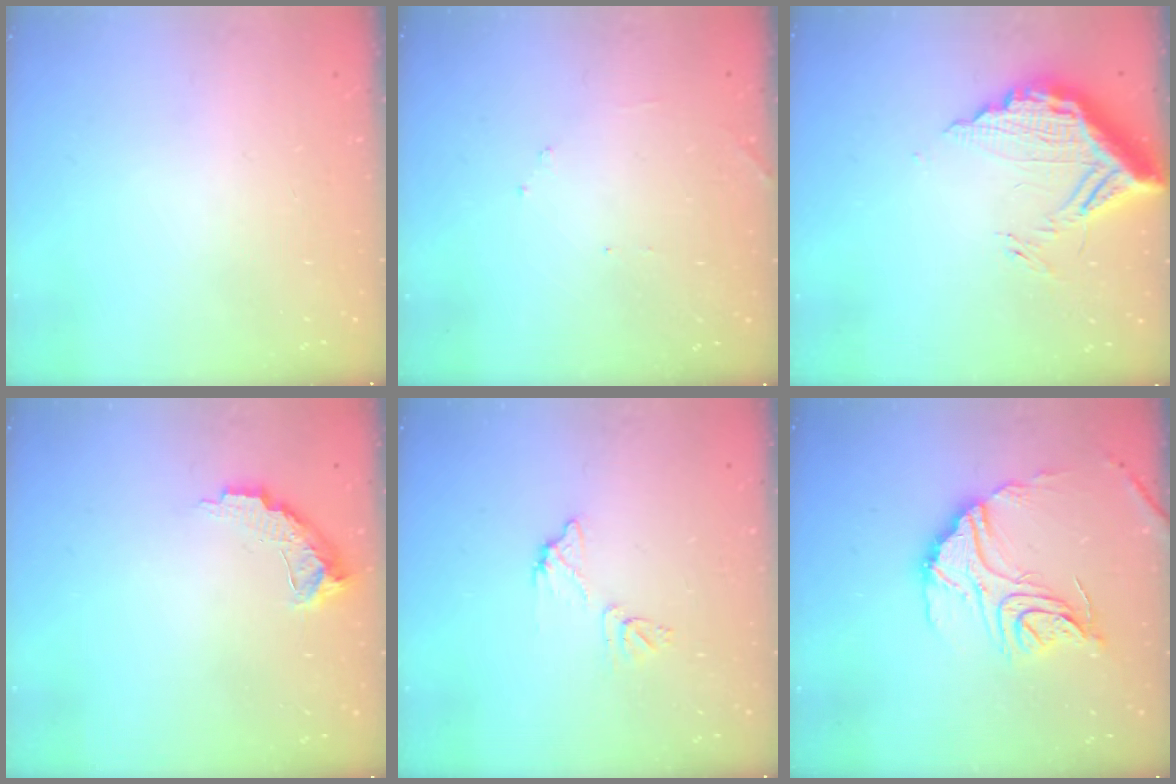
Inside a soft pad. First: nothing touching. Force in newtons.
{"total": 6.9, "press": 6.9, "slide": 0.3}
{"total": 12.3, "press": 12.3, "slide": 1.0}
{"total": 8.6, "press": 8.6, "slide": 0.4}
{"total": 7.4, "press": 7.4, "slide": 0.3}
{"total": 18.4, "press": 18.3, "slide": 1.8}